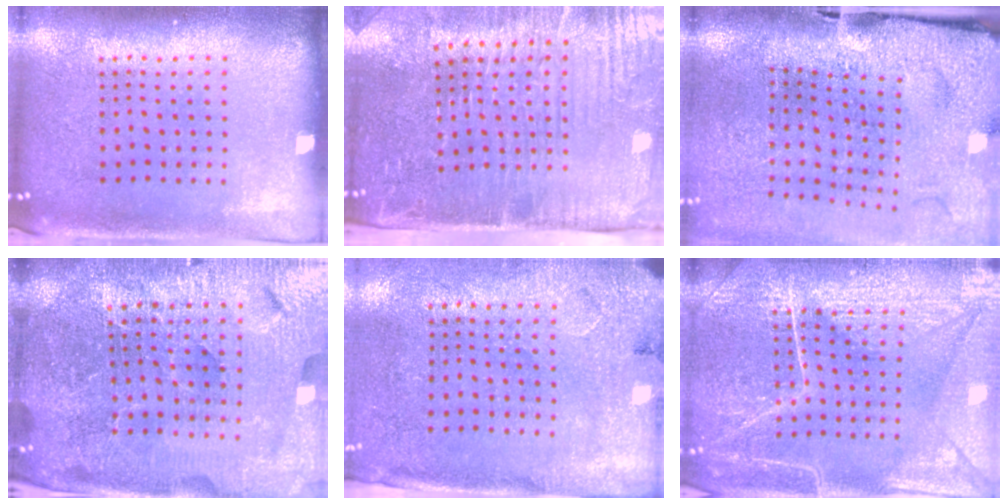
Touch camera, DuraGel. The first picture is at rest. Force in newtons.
{"total": 5.0, "press": 4.3, "slide": 2.5}
{"total": 4.4, "press": 3.4, "slide": 2.7}
{"total": 5.8, "press": 5.3, "slide": 2.5}
{"total": 2.6, "press": 2.1, "slide": 1.5}
{"total": 4.2, "press": 4.2, "slide": 0.3}